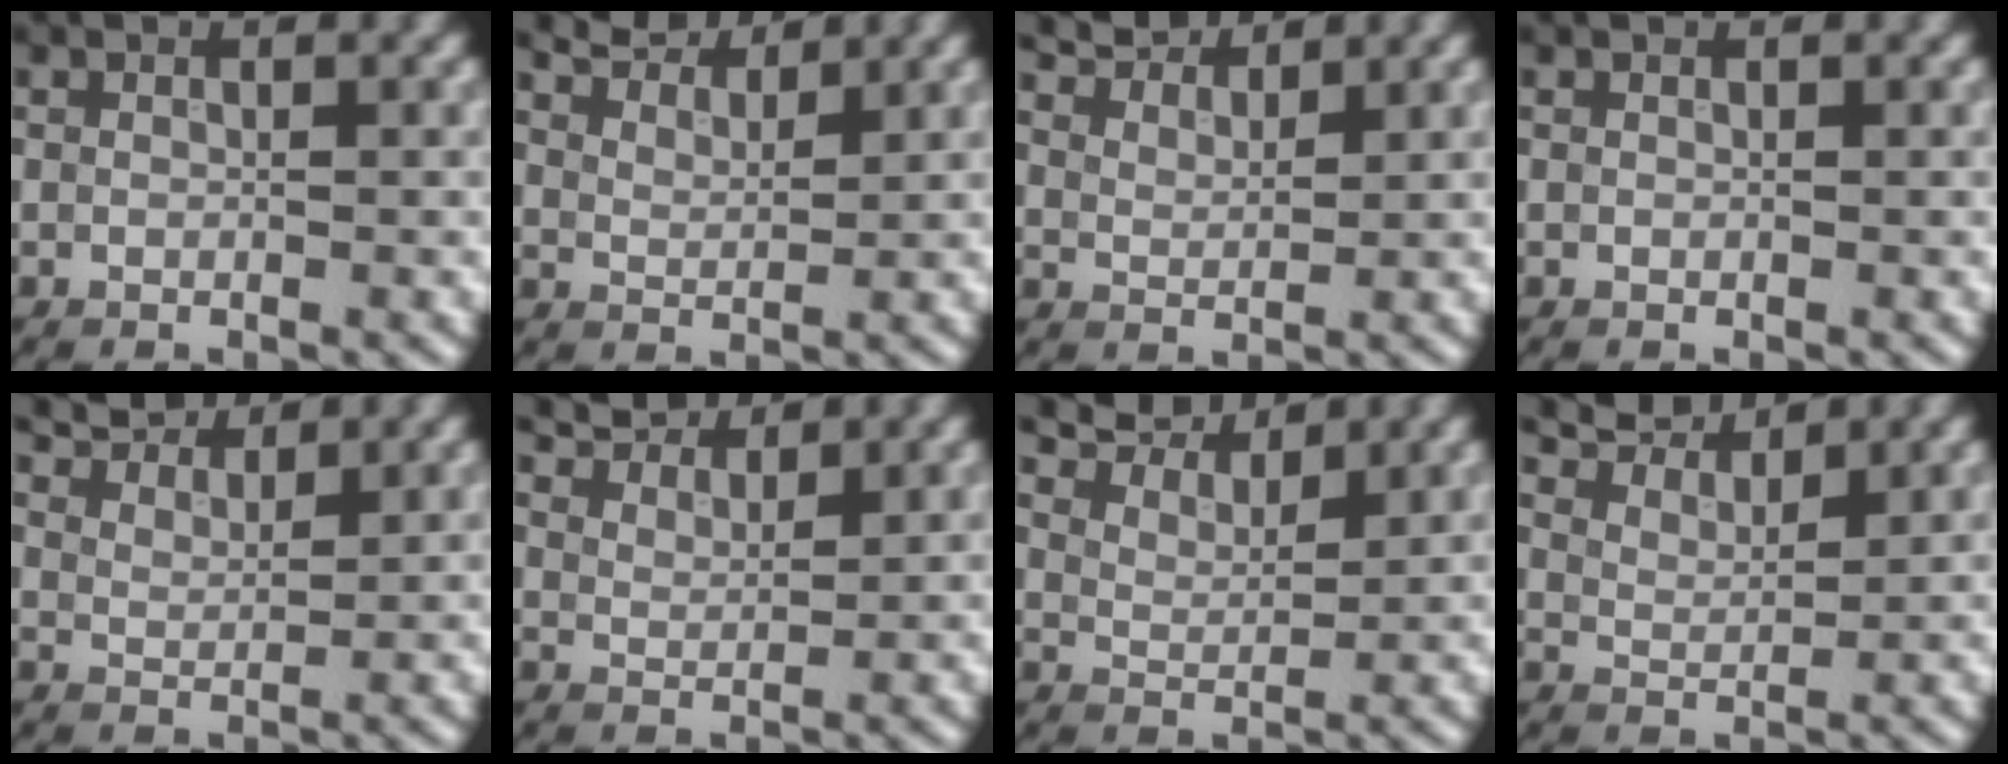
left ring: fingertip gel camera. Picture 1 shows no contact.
{"total": 5.7, "force": [5.2, 1.3, 1.8], "torque": [-0.043, 0.007, 0.087]}
{"total": 5.4, "force": [4.9, 1.4, 1.7], "torque": [-0.042, 0.006, 0.087]}
{"total": 0.0}
{"total": 5.8, "force": [5.2, 1.7, 2.0], "torque": [-0.048, 0.009, 0.089]}
{"total": 6.0, "force": [5.4, 1.7, 2.0], "torque": [-0.050, 0.010, 0.090]}
{"total": 8.1, "force": [7.1, 2.4, 3.1], "torque": [-0.072, 0.016, 0.113]}
{"total": 6.8, "force": [6.2, 1.7, 2.4], "torque": [-0.055, 0.013, 0.097]}